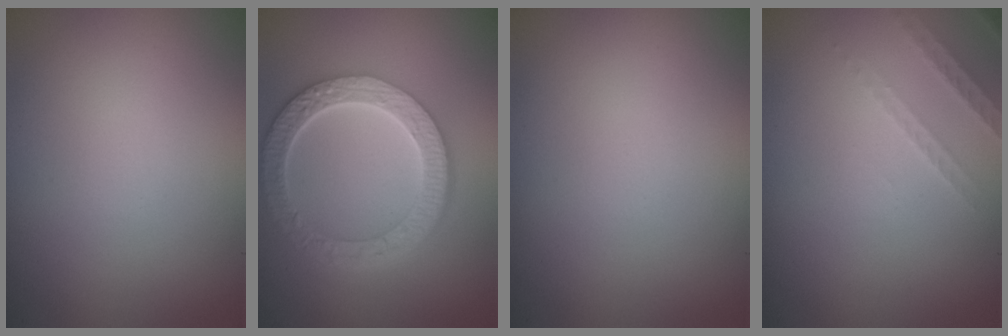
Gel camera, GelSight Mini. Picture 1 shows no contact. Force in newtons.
{"total": 6.5, "press": 5.0, "slide": 4.2}
{"total": 0.0}
{"total": 1.5, "press": 1.4, "slide": 0.4}